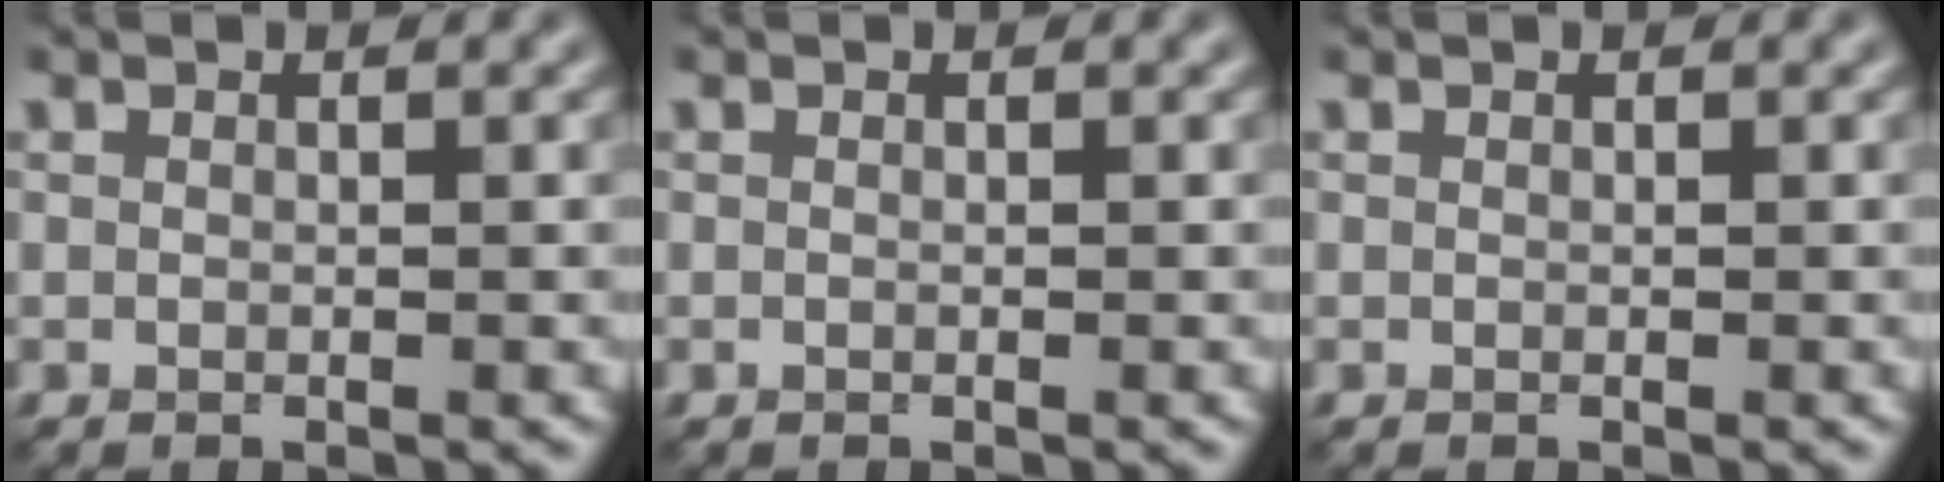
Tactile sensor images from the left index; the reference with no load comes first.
{"total": 0.0}
{"total": 0.0}